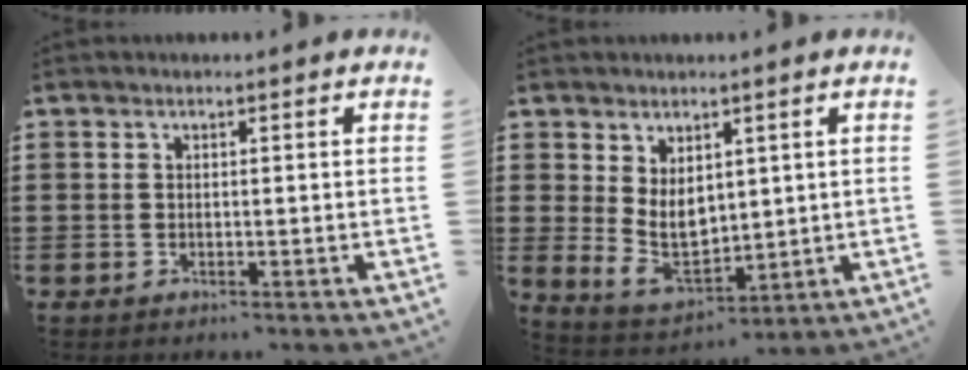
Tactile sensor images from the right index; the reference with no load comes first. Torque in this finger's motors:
{"motor_torque": [2.14, 0.00, 0.40, 0.13]}